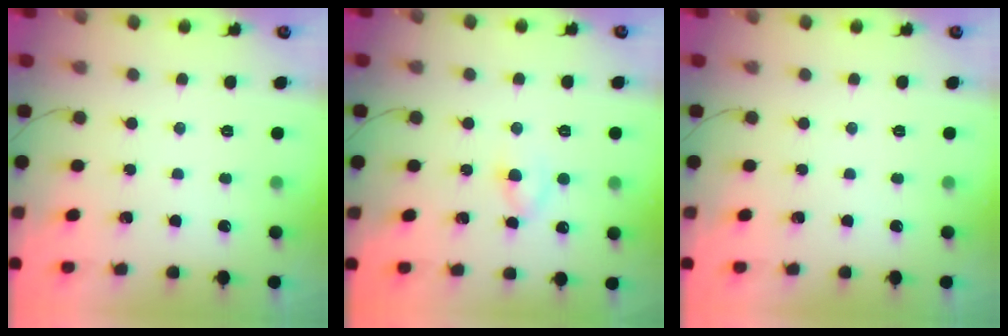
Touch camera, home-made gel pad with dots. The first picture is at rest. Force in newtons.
{"total": 2.9, "press": 2.6, "slide": 1.3}
{"total": 0.0}